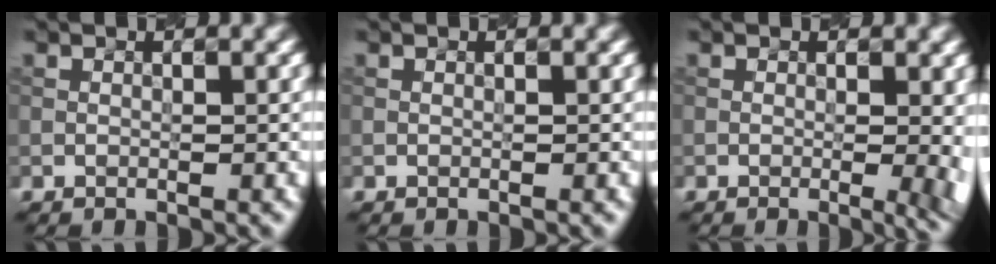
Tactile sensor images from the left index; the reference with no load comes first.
{"total": 0.0}
{"total": 6.9, "force": [-0.4, 3.4, 6.0], "torque": [-0.030, 0.023, 0.001]}